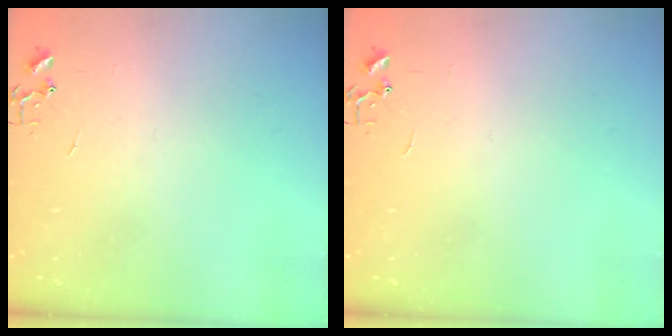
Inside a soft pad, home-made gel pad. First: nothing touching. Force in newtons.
{"total": 0.0}